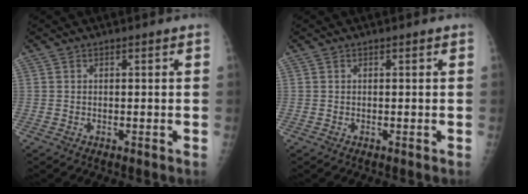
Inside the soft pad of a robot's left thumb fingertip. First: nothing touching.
{"total": 0.0}